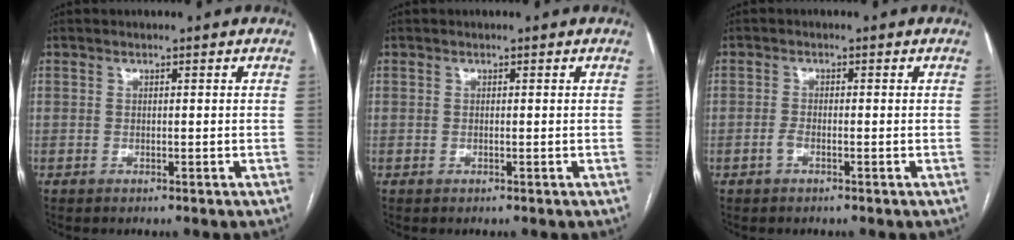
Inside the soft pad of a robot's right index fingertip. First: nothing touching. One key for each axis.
{"total": 0.0}
{"total": 1.2, "fx": -0.7, "fy": 0.4, "fz": 1.0, "tx": -0.021, "ty": 0.000, "tz": -0.013}